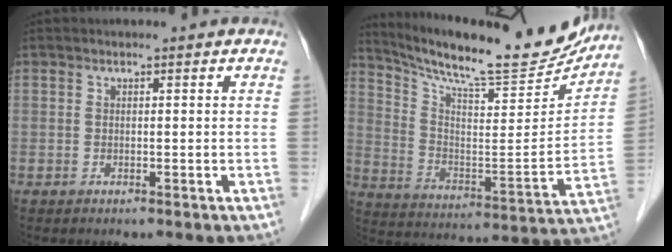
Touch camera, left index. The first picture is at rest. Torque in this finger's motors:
{"motor_torque": [-0.02, -0.25, 0.21, 0.06]}